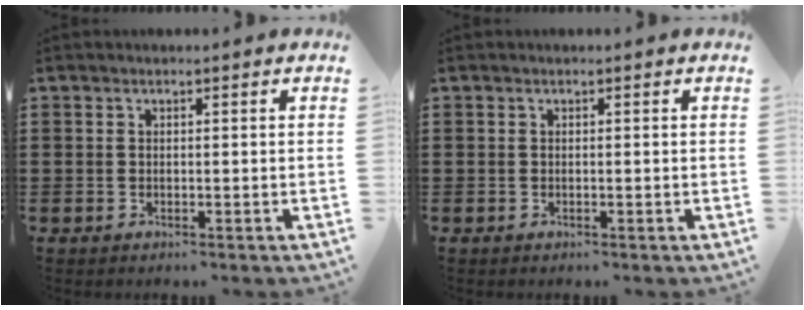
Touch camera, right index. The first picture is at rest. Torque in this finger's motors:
{"motor_torque": [0.29, 0.30, 0.00, 0.00]}